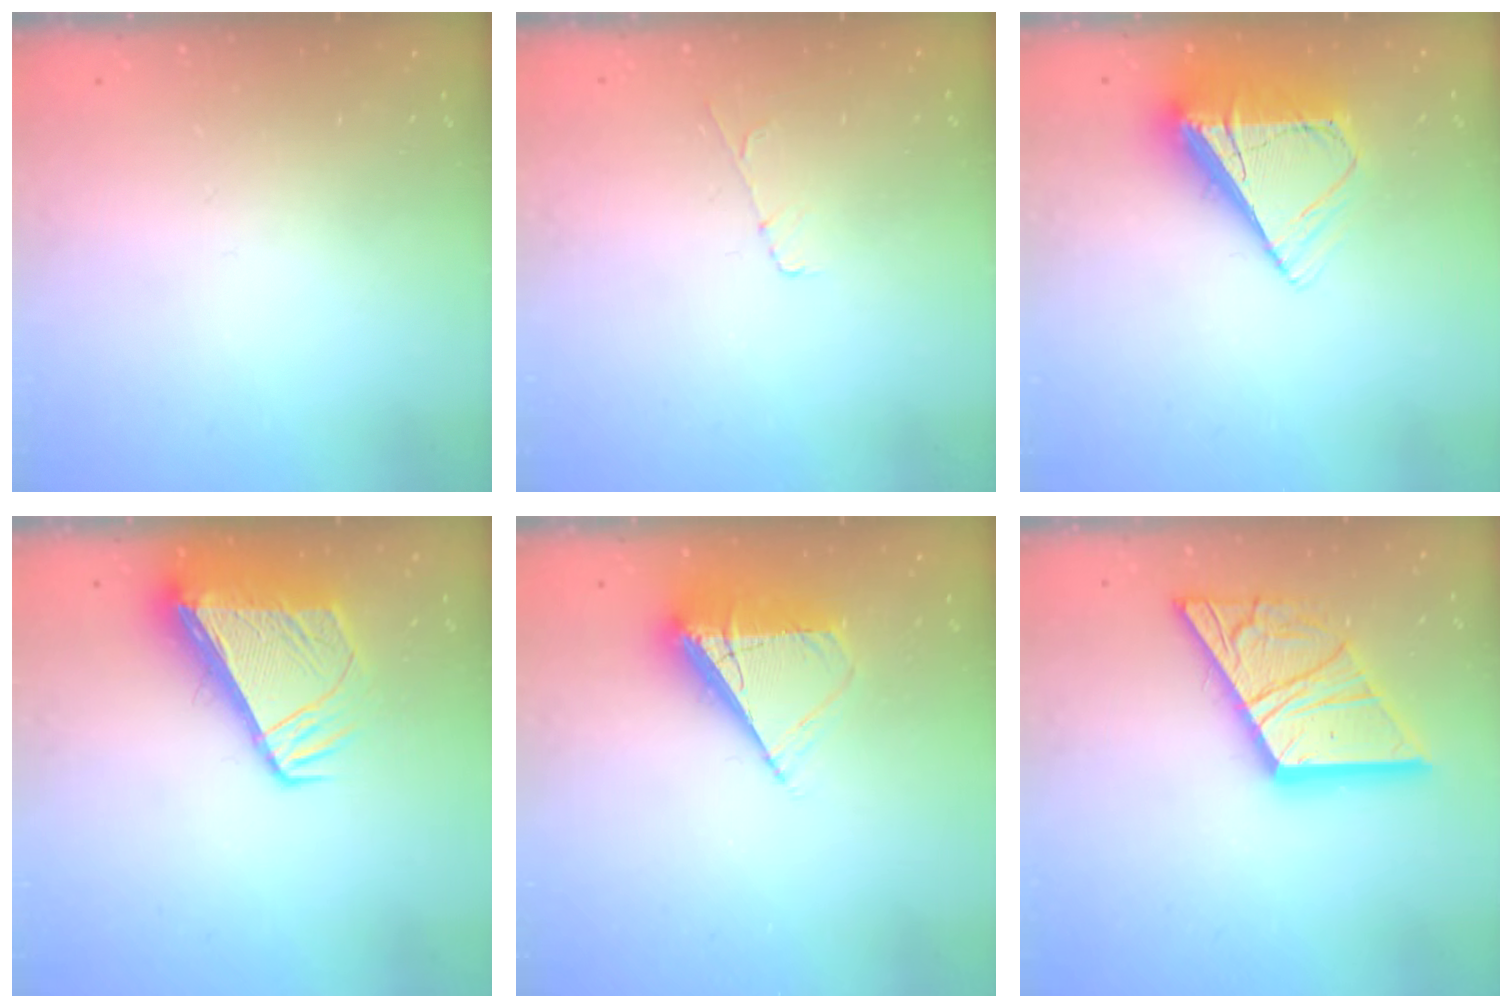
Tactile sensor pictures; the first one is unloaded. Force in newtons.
{"total": 3.9, "press": 3.9, "slide": 0.5}
{"total": 9.8, "press": 9.7, "slide": 1.4}
{"total": 10.0, "press": 9.9, "slide": 1.1}
{"total": 8.5, "press": 8.4, "slide": 1.5}
{"total": 21.8, "press": 21.7, "slide": 2.4}